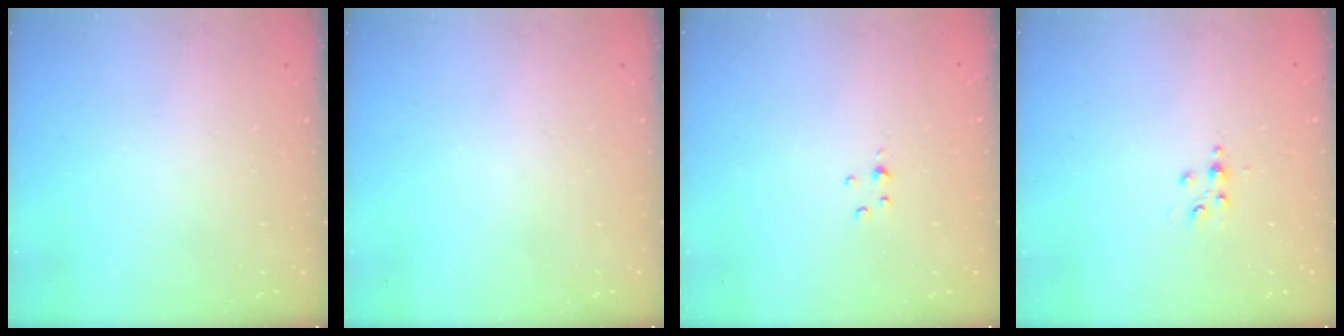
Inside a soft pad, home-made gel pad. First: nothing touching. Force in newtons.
{"total": 0.0}
{"total": 2.5, "press": 2.5, "slide": 0.3}
{"total": 3.2, "press": 3.2, "slide": 0.5}